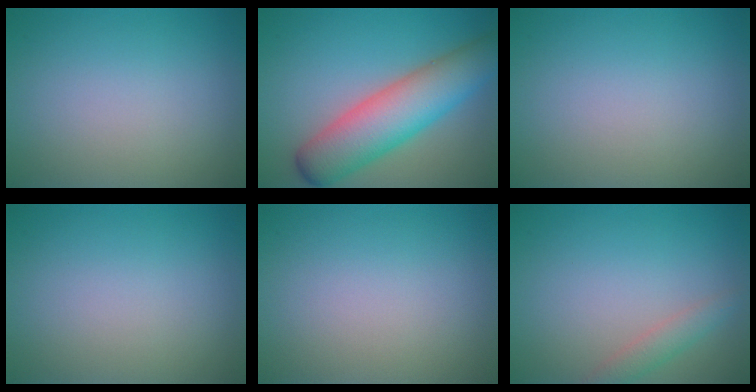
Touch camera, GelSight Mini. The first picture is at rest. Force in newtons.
{"total": 8.2, "press": 8.2, "slide": 0.2}
{"total": 0.0}
{"total": 0.0}
{"total": 0.0}
{"total": 1.8, "press": 1.8, "slide": 0.1}